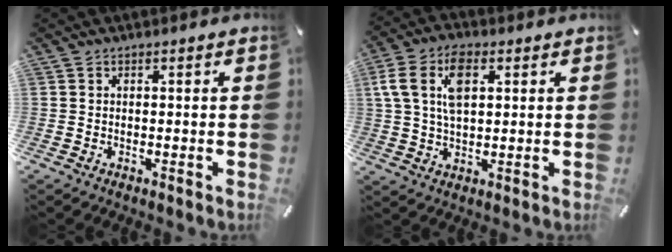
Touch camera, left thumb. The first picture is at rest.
{"total": 10.5, "force": [3.1, 6.3, 7.8], "torque": [-0.178, 0.003, 0.053]}